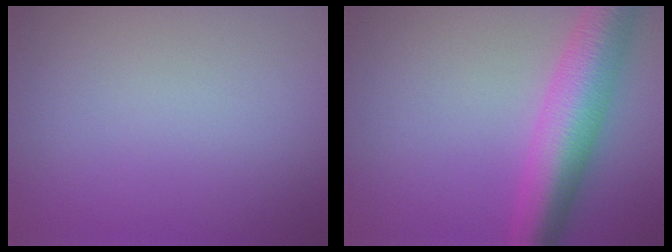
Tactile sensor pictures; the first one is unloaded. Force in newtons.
{"total": 7.8, "press": 7.8, "slide": 0.1}